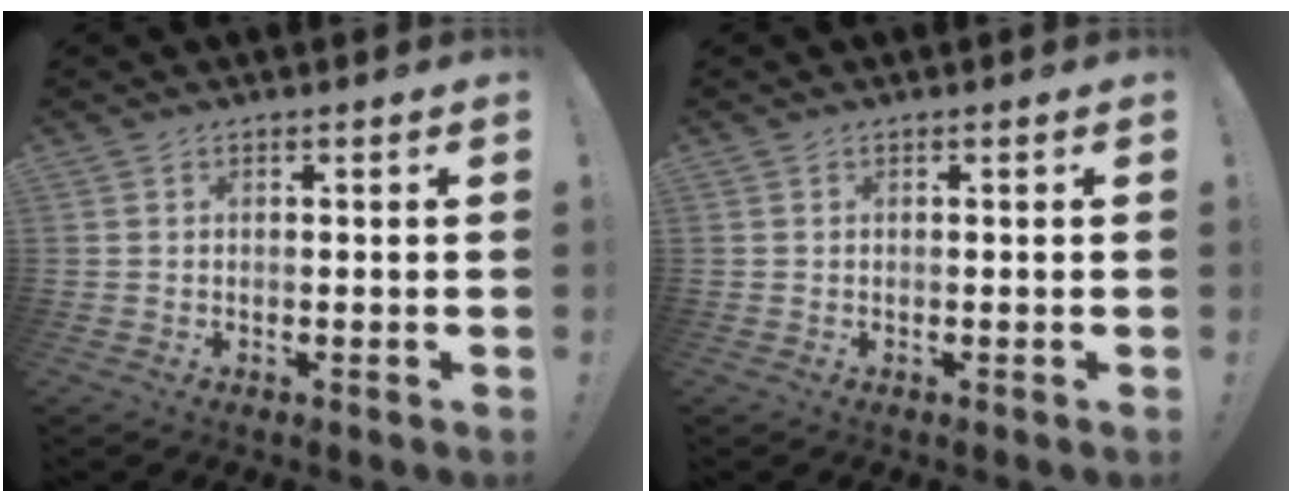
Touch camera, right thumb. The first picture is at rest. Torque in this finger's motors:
{"motor_torque": [0.00, 0.00, -0.03, -0.03, 0.00]}